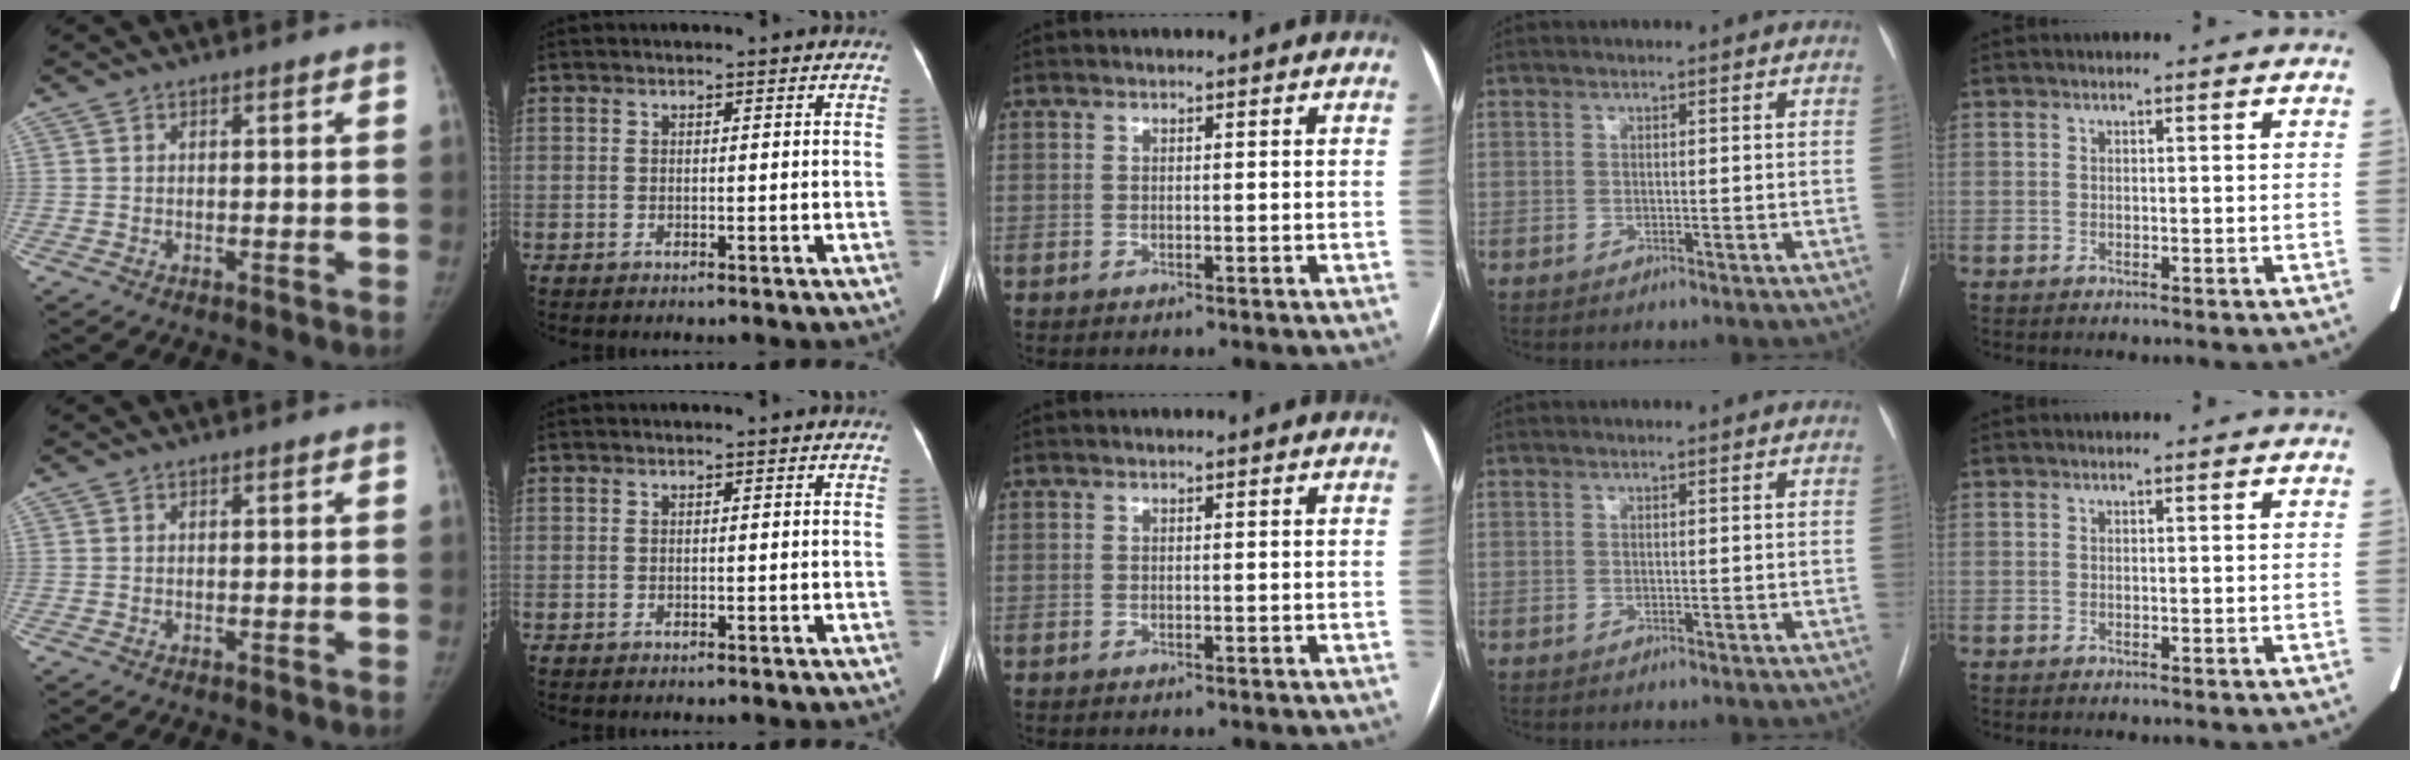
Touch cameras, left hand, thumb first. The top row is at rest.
{}